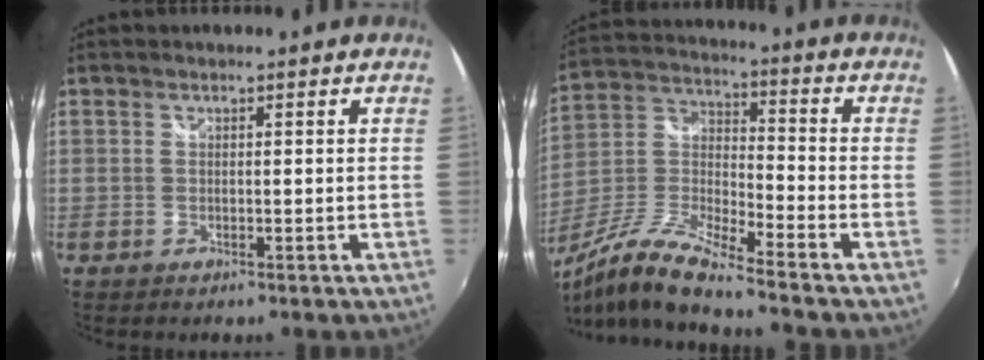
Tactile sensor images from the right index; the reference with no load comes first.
{"total": 13.7, "force": [-10.6, 0.8, 8.6], "torque": [-0.184, -0.015, -0.215]}